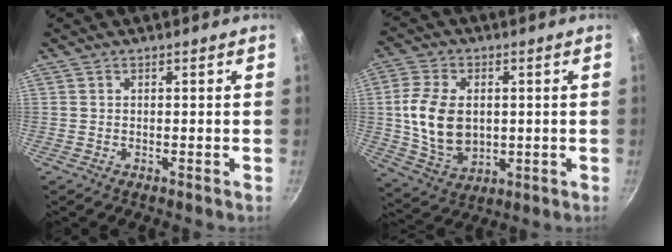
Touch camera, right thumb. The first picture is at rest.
{"total": 13.0, "force": [0.7, 8.9, 9.4], "torque": [-0.165, -0.006, 0.024]}